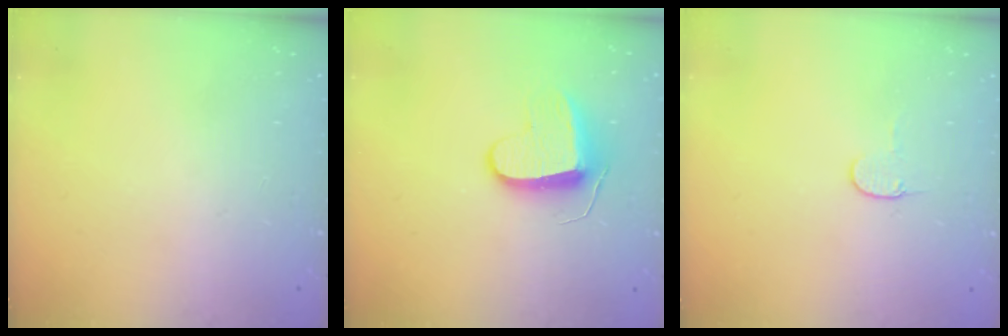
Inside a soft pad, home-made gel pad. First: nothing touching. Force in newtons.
{"total": 8.8, "press": 8.8, "slide": 0.2}
{"total": 3.8, "press": 3.8, "slide": 0.4}